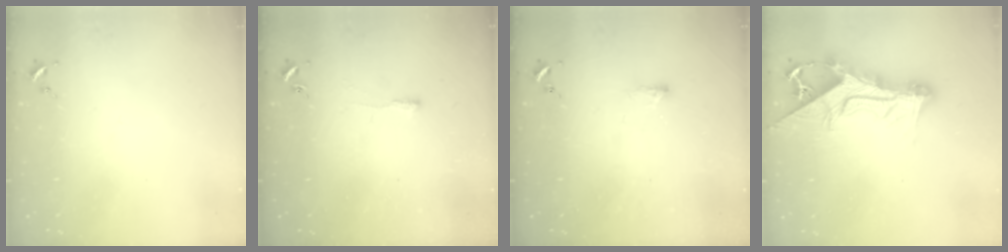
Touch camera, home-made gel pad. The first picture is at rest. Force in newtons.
{"total": 2.5, "press": 2.5, "slide": 0.5}
{"total": 3.2, "press": 3.1, "slide": 0.8}
{"total": 15.5, "press": 15.4, "slide": 1.6}